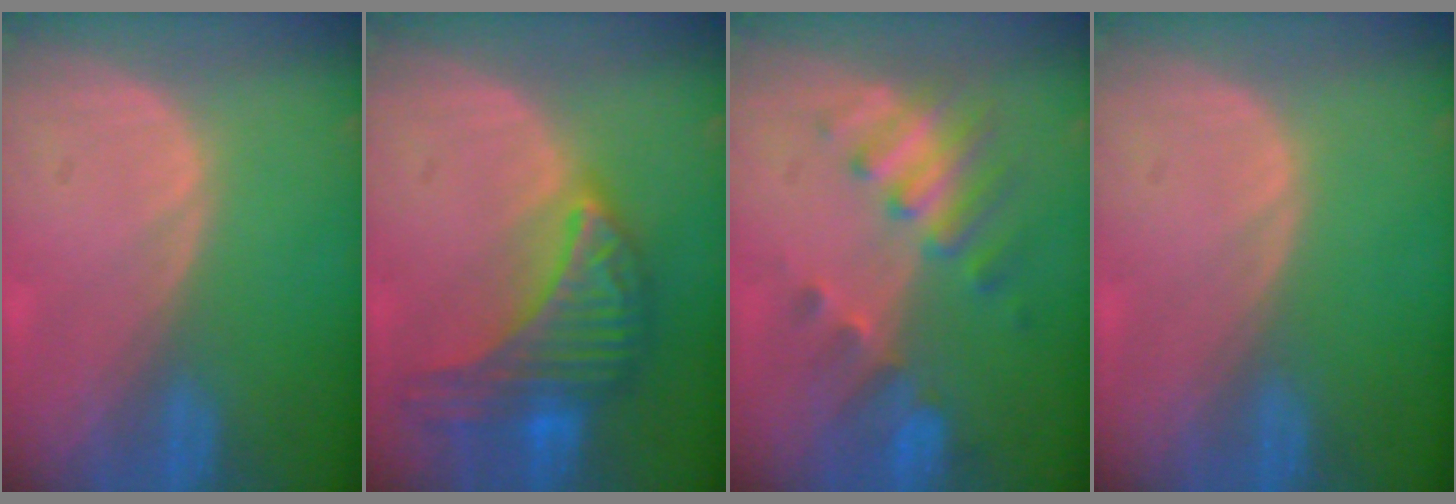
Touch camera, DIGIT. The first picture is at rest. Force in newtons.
{"total": 9.9, "press": 9.9, "slide": 0.6}
{"total": 7.7, "press": 6.7, "slide": 3.6}
{"total": 0.0}